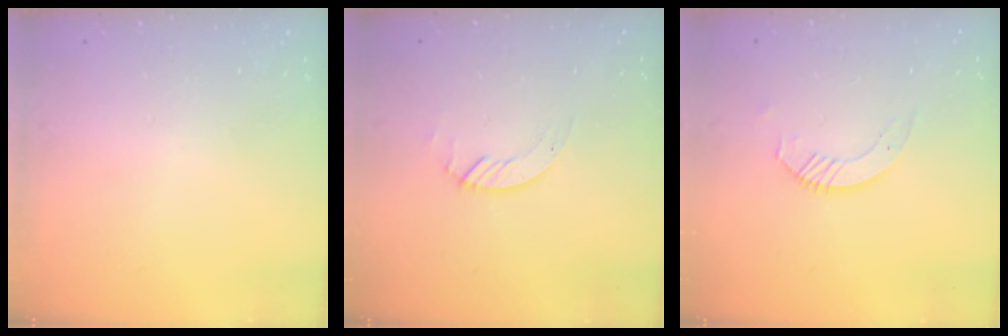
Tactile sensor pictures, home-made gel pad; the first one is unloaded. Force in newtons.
{"total": 1.4, "press": 1.4, "slide": 0.2}
{"total": 3.2, "press": 3.2, "slide": 0.3}